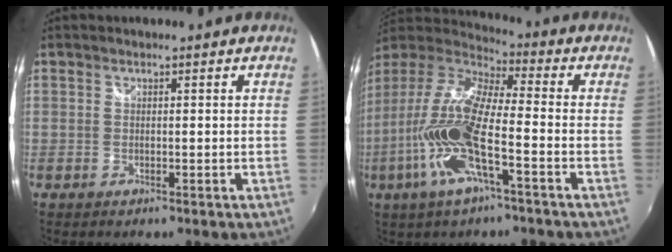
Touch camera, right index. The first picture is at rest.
{"total": 18.3, "force": [-6.5, 4.3, 16.6], "torque": [-0.340, -0.021, -0.135]}